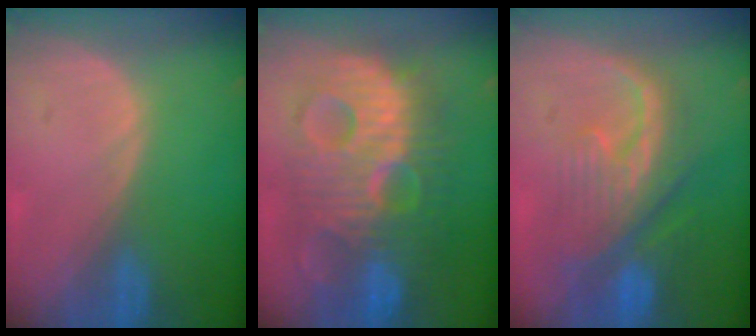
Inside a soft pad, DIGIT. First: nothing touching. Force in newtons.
{"total": 13.6, "press": 13.5, "slide": 1.2}
{"total": 9.7, "press": 9.2, "slide": 3.2}